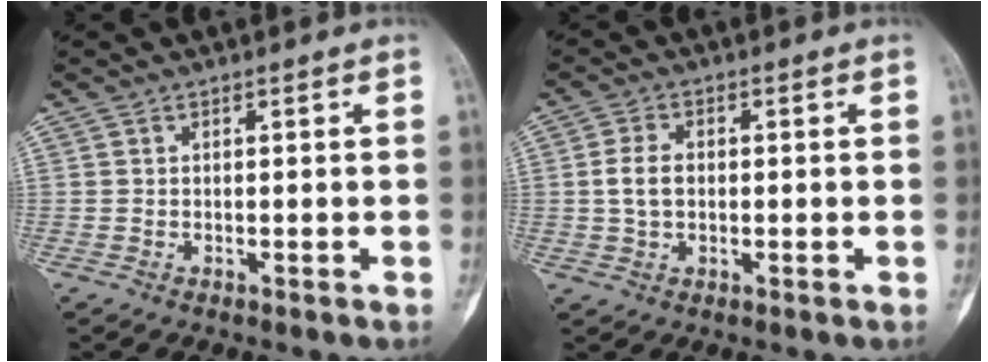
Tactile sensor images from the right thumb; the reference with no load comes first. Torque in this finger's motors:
{"motor_torque": [0.06, 0.06, 0.07, -0.07, 0.05]}